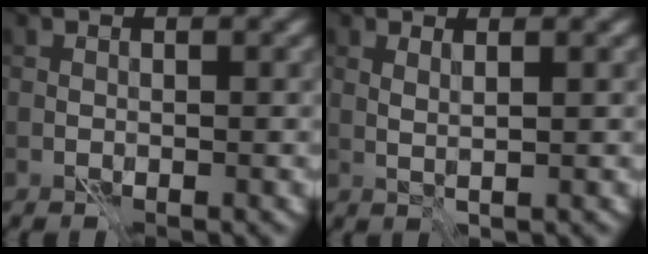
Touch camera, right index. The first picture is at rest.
{"total": 1.0, "force": [0.7, -0.1, 0.7], "torque": [-0.015, -0.001, 0.010]}